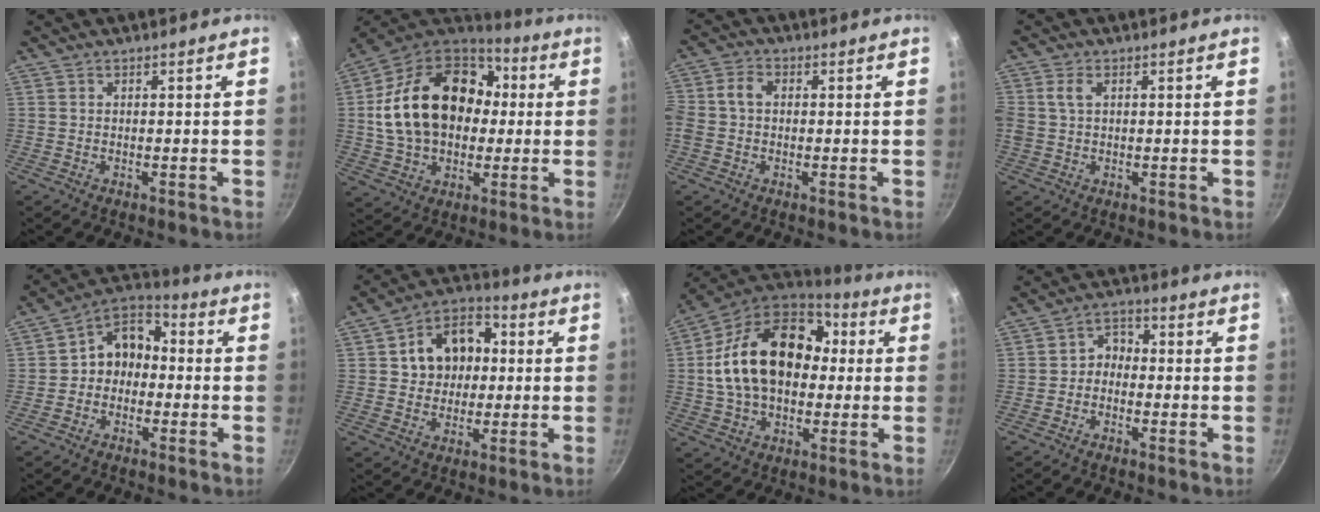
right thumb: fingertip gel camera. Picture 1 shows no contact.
{"total": 24.6, "force": [2.5, 17.7, 16.9], "torque": [-0.279, 0.041, 0.044]}
{"total": 5.7, "force": [0.2, 4.2, 3.9], "torque": [-0.084, 0.017, -0.012]}
{"total": 3.6, "force": [0.9, 2.4, 2.5], "torque": [-0.049, 0.003, 0.015]}
{"total": 9.2, "force": [-1.0, 7.4, 5.4], "torque": [-0.045, 0.044, -0.040]}
{"total": 12.4, "force": [1.7, 9.9, 7.3], "torque": [-0.073, 0.018, 0.016]}
{"total": 23.4, "force": [2.4, 16.0, 16.8], "torque": [-0.269, 0.042, 0.034]}
{"total": 3.7, "force": [-1.2, 2.9, 2.0], "torque": [-0.014, 0.024, -0.030]}